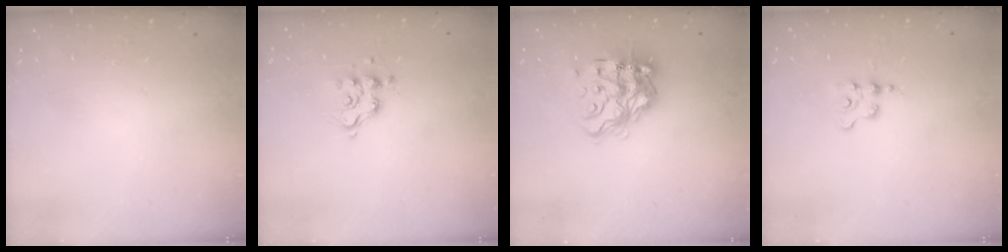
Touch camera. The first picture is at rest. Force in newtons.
{"total": 9.0, "press": 9.0, "slide": 0.5}
{"total": 14.7, "press": 14.6, "slide": 1.6}
{"total": 1.8, "press": 1.8, "slide": 0.3}